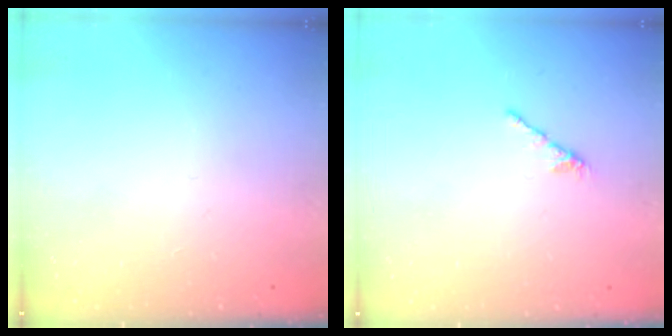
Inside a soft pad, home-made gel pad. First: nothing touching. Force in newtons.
{"total": 2.1, "press": 2.0, "slide": 0.7}